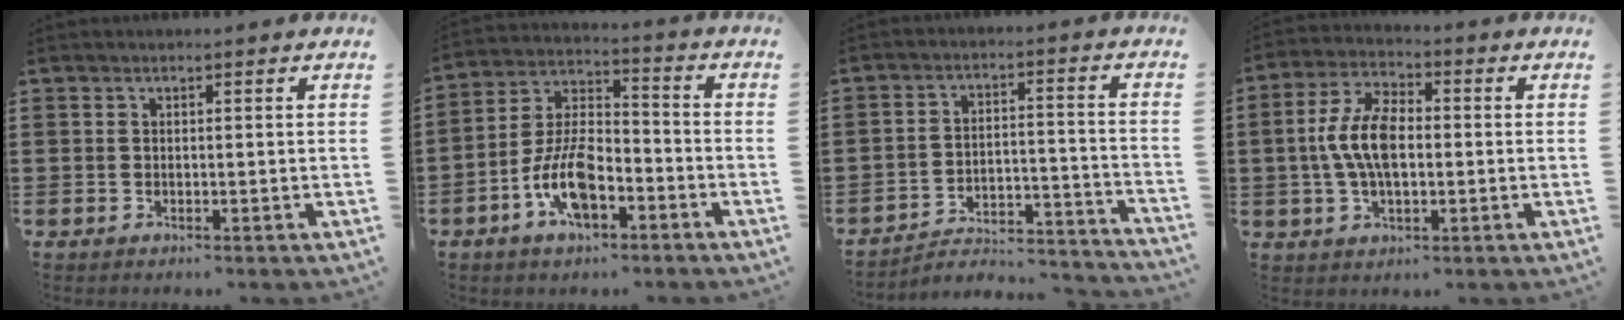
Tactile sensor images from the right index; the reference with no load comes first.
{"total": 9.8, "force": [-3.9, 4.6, 7.6], "torque": [-0.172, 0.003, -0.076]}
{"total": 3.3, "force": [-2.9, 1.0, 1.1], "torque": [-0.027, -0.002, -0.067]}
{"total": 8.3, "force": [-0.1, 4.1, 7.2], "torque": [-0.161, 0.005, -0.008]}